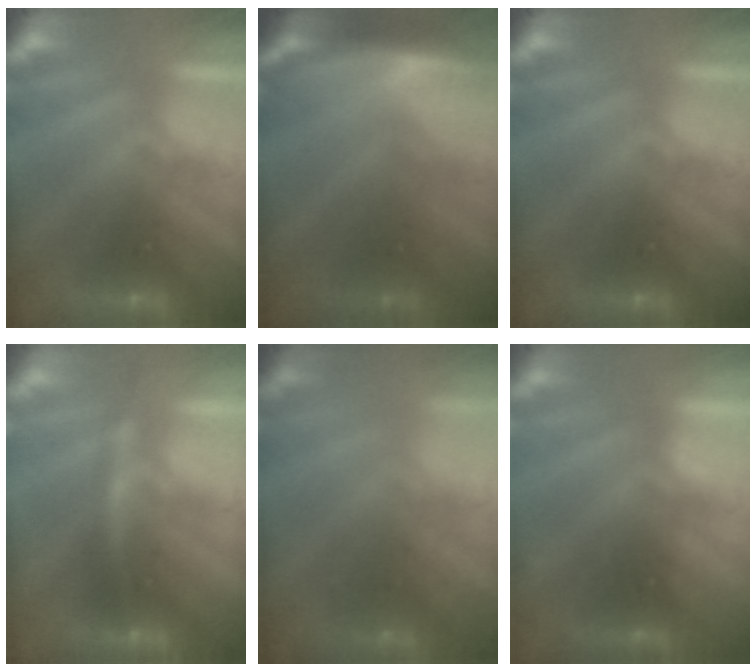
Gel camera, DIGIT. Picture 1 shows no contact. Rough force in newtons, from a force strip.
{"total": 8.0}
{"total": 0.0}
{"total": 4.7}
{"total": 7.6}
{"total": 2.3}